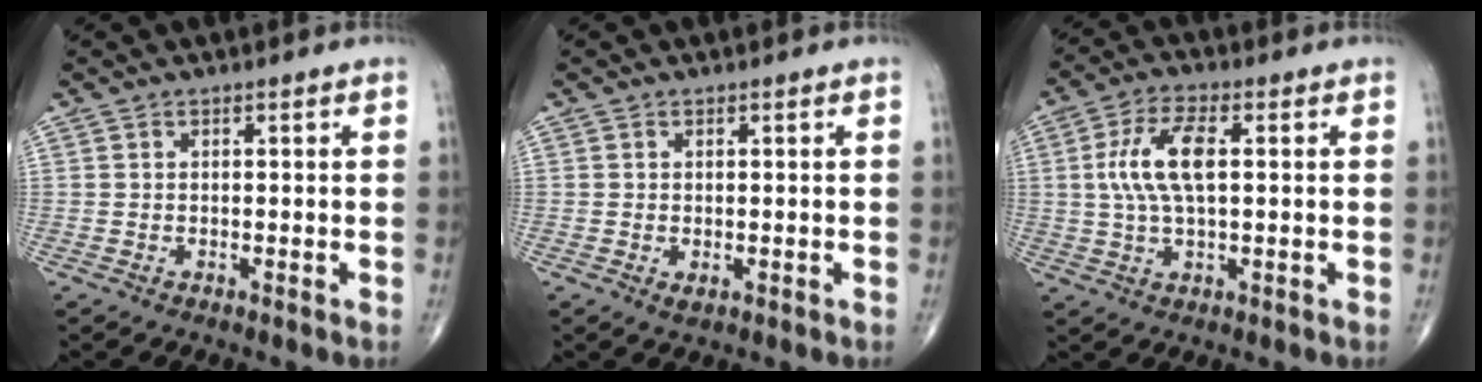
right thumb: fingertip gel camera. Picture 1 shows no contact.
{"total": 1.2, "force": [-0.3, 0.7, 0.9], "torque": [-0.011, -0.003, -0.002]}
{"total": 9.6, "force": [1.3, 4.0, 8.7], "torque": [-0.180, 0.009, 0.023]}